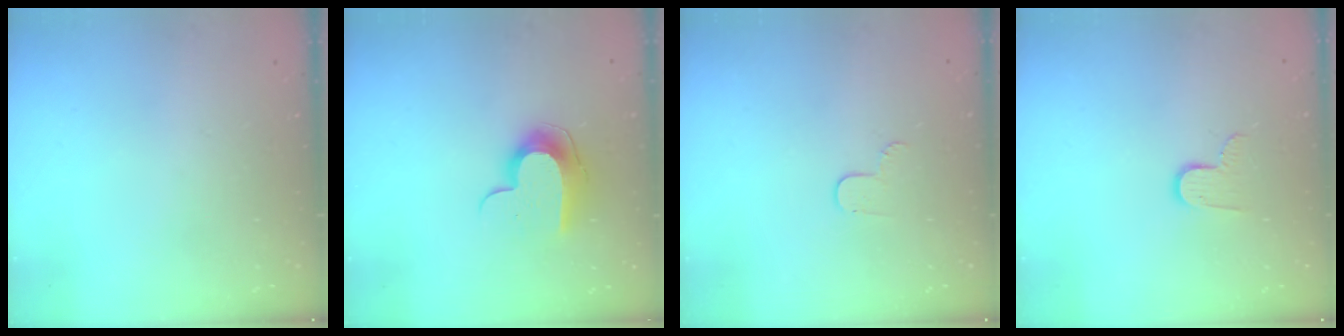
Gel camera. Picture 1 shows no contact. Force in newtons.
{"total": 10.1, "press": 10.0, "slide": 1.0}
{"total": 3.8, "press": 3.8, "slide": 0.4}
{"total": 7.6, "press": 7.6, "slide": 0.6}